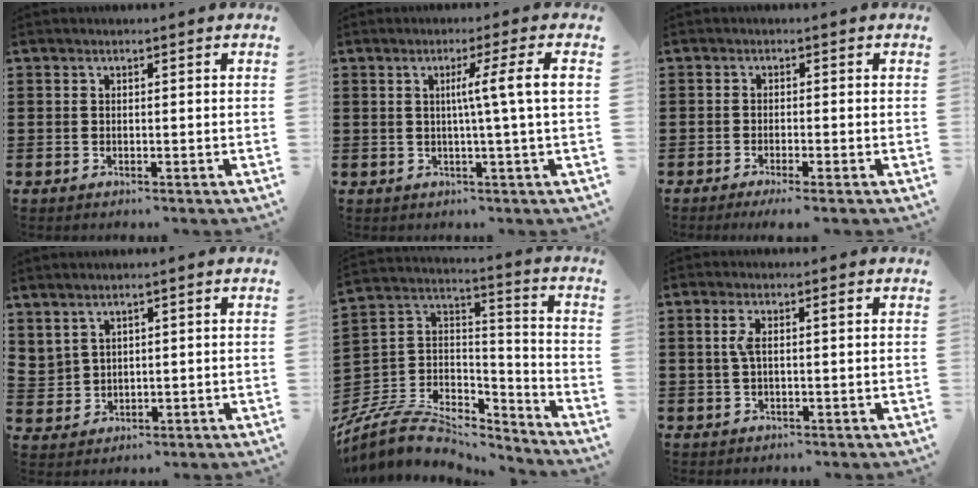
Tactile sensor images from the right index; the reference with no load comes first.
{"total": 6.4, "force": [0.6, -0.9, 6.3], "torque": [-0.118, -0.005, 0.002]}
{"total": 1.4, "force": [-1.1, -0.2, 0.9], "torque": [-0.015, -0.002, -0.020]}
{"total": 2.1, "force": [1.7, 1.1, 0.3], "torque": [-0.014, 0.002, 0.033]}
{"total": 9.1, "force": [-7.2, 4.4, 3.5], "torque": [-0.081, 0.015, -0.141]}
{"total": 2.8, "force": [0.5, 0.6, 2.7], "torque": [-0.060, -0.001, 0.004]}